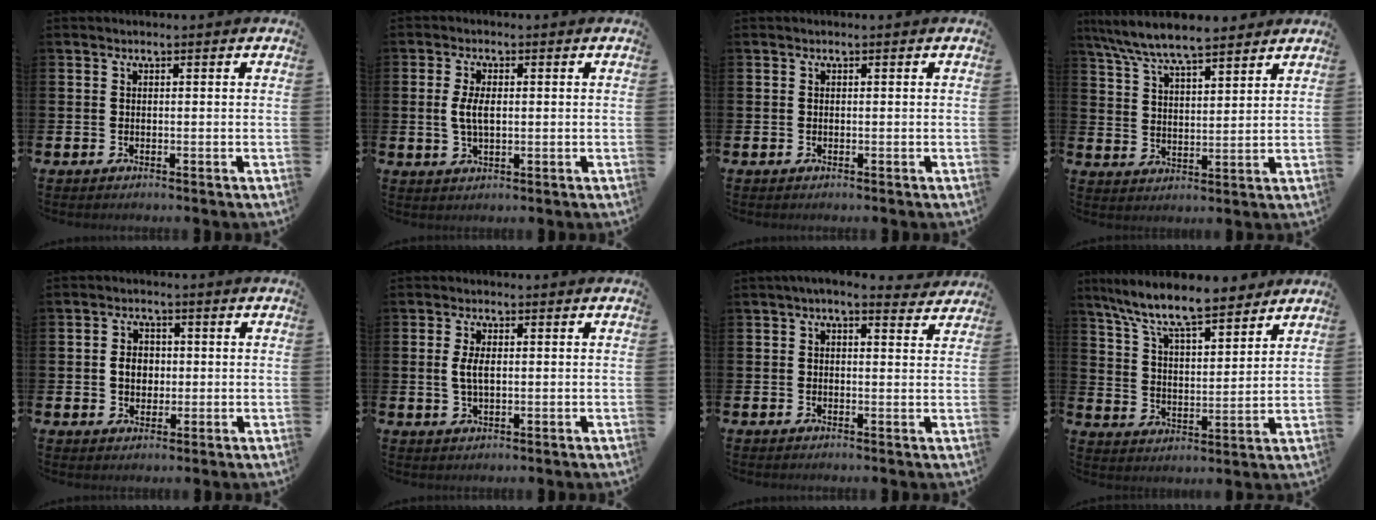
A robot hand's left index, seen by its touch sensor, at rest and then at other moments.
{"total": 3.7, "force": [0.4, 1.8, 3.2], "torque": [-0.059, 0.007, 0.004]}
{"total": 0.0}
{"total": 7.8, "force": [7.3, 1.1, 2.5], "torque": [-0.076, -0.031, 0.132]}
{"total": 3.5, "force": [0.2, 2.9, 1.9], "torque": [-0.023, 0.002, -0.005]}
{"total": 3.1, "force": [0.4, 1.5, 2.7], "torque": [-0.049, 0.005, 0.004]}
{"total": 2.9, "force": [2.5, 0.7, 1.2], "torque": [-0.016, -0.011, 0.042]}
{"total": 9.8, "force": [8.8, 1.9, 3.8], "torque": [-0.103, -0.052, 0.155]}